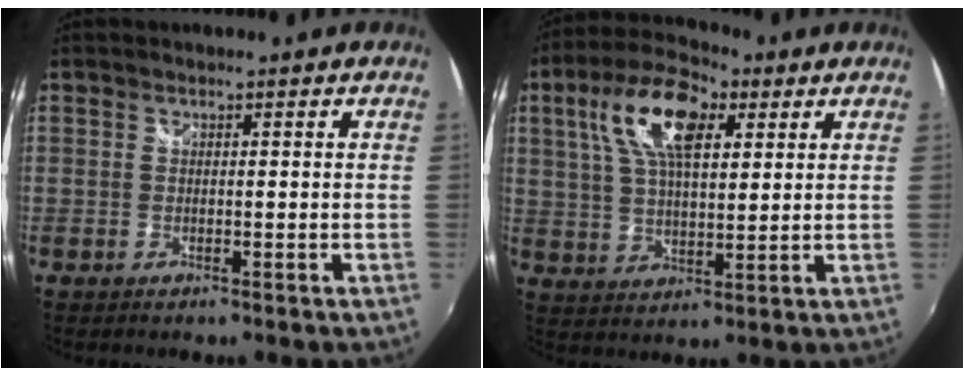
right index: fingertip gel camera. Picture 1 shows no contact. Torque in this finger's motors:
{"motor_torque": [1.28, 0.85, 0.76, 0.13]}